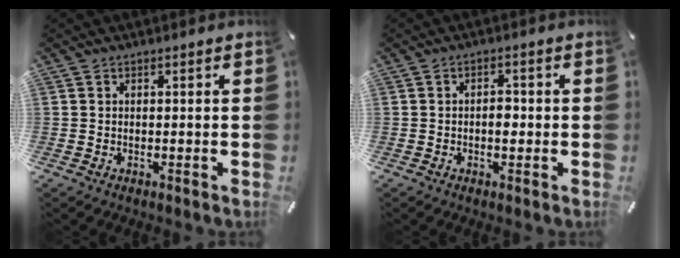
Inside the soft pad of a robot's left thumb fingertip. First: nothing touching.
{"total": 2.7, "force": [-0.3, 1.4, 2.3], "torque": [-0.036, 0.000, -0.009]}